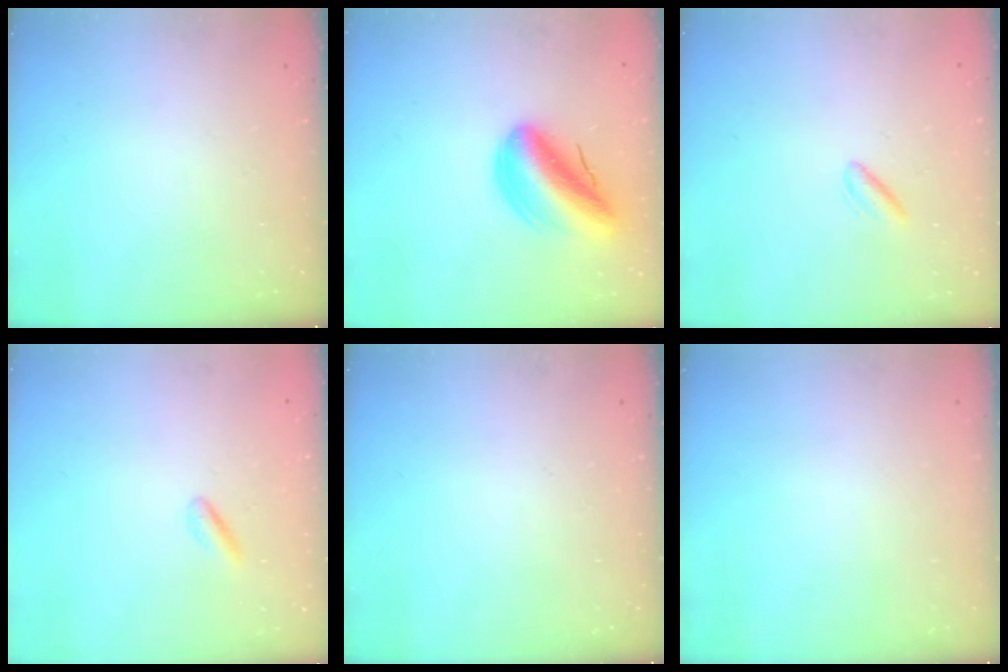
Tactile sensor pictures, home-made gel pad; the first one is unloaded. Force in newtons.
{"total": 15.6, "press": 15.3, "slide": 3.3}
{"total": 2.3, "press": 2.0, "slide": 1.3}
{"total": 1.8, "press": 1.7, "slide": 0.4}
{"total": 0.0}
{"total": 0.0}